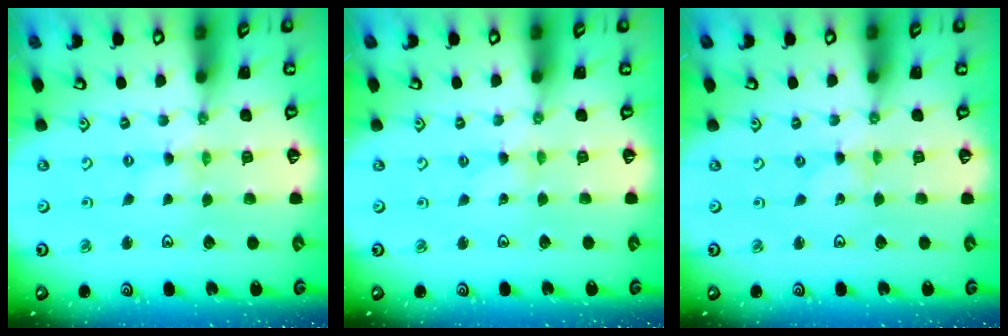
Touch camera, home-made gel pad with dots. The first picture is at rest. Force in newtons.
{"total": 0.8, "press": 0.8, "slide": 0.1}
{"total": 0.0}